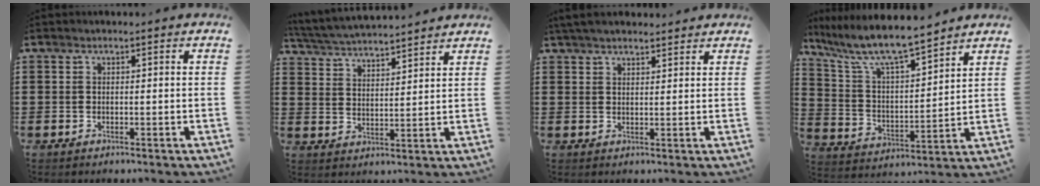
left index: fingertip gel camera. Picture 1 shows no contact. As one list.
[{"total": 4.6, "force": [4.6, 0.0, 0.7], "torque": [-0.034, -0.025, 0.079]}, {"total": 3.2, "force": [2.9, 0.6, 1.2], "torque": [-0.032, 0.002, 0.056]}, {"total": 8.3, "force": [7.1, 1.0, 4.0], "torque": [-0.111, -0.043, 0.119]}]